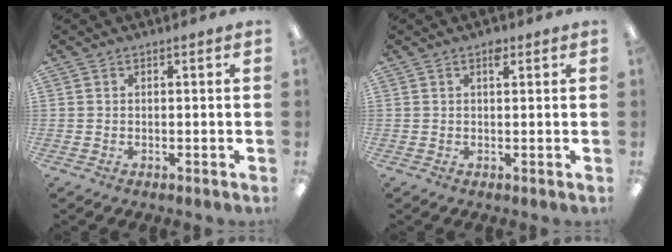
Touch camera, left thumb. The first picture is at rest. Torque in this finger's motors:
{"motor_torque": [0.20, 0.04, 0.41, 0.27, 0.02]}